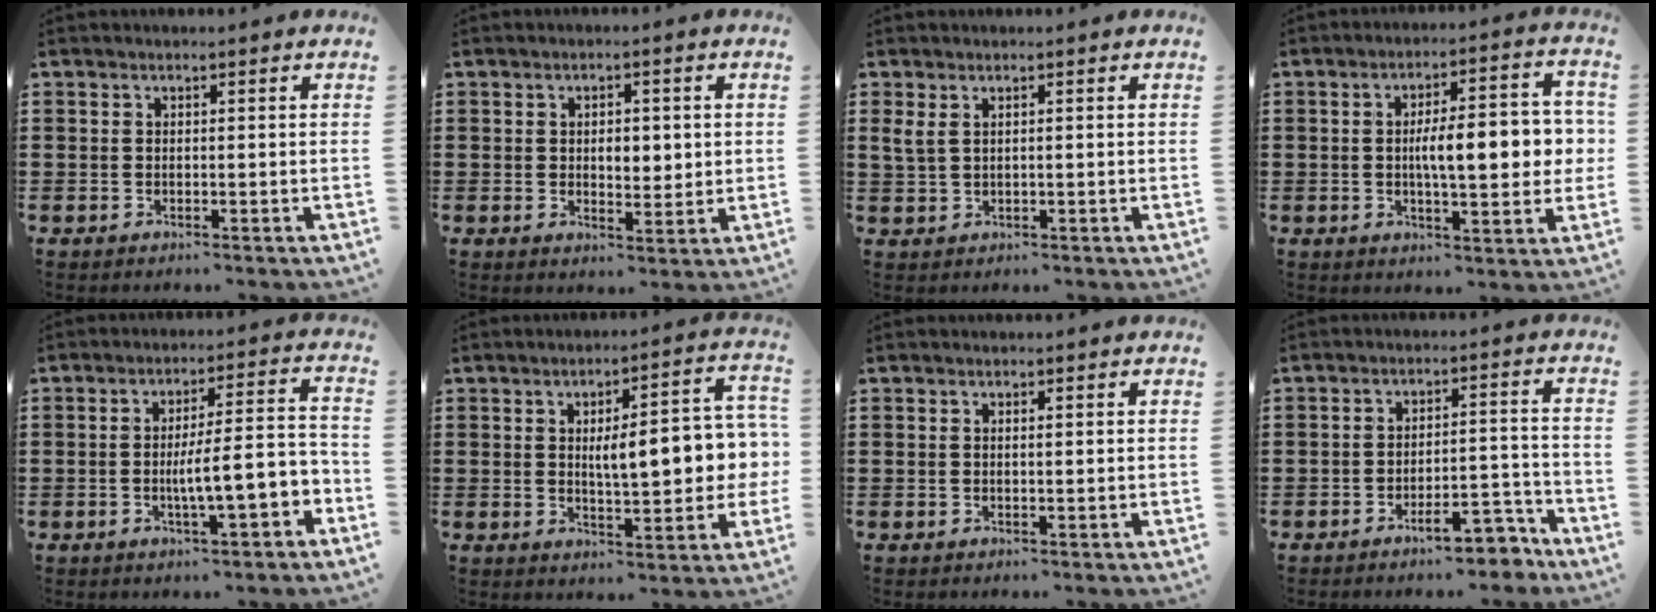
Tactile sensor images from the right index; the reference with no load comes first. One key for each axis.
{"total": 3.7, "fx": 0.3, "fy": 2.1, "fz": 3.0, "tx": -0.047, "ty": 0.003, "tz": -0.002}
{"total": 2.1, "fx": 0.7, "fy": 1.0, "fz": 1.7, "tx": -0.044, "ty": 0.003, "tz": 0.010}
{"total": 9.9, "fx": 0.1, "fy": 3.0, "fz": 9.5, "tx": -0.145, "ty": 0.002, "tz": -0.004}
{"total": 8.4, "fx": -2.9, "fy": 1.6, "fz": 7.7, "tx": -0.115, "ty": -0.005, "tz": -0.055}
{"total": 9.2, "fx": 0.6, "fy": 3.2, "fz": 8.5, "tx": -0.125, "ty": -0.005, "tz": 0.000}
{"total": 0.5, "fx": 0.2, "fy": 0.1, "fz": 0.5, "tx": -0.010, "ty": 0.000, "tz": 0.003}
{"total": 7.7, "fx": -5.7, "fy": 1.8, "fz": 4.8, "tx": -0.072, "ty": 0.008, "tz": -0.099}